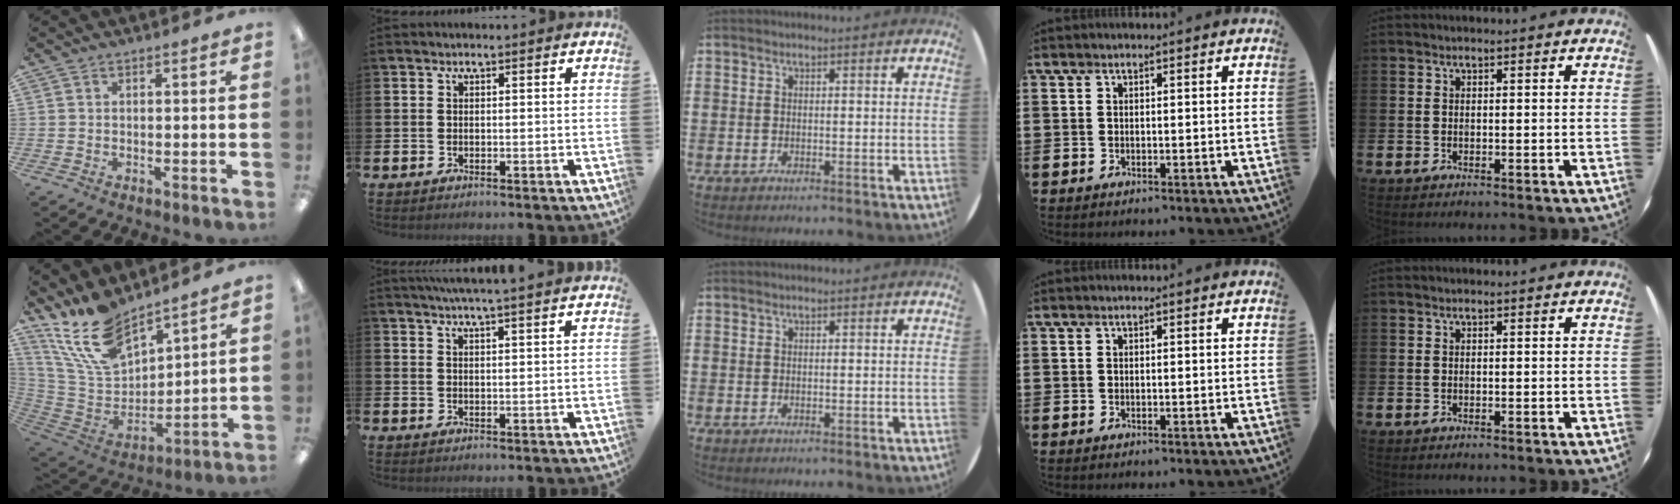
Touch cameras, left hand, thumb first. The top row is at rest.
{"thumb": {"total": 17.8, "force": [13.7, 7.5, 8.6], "torque": [-0.201, -0.074, 0.254]}, "index": {"total": 3.9, "force": [3.7, -0.9, 0.8], "torque": [-0.021, -0.015, 0.067]}}